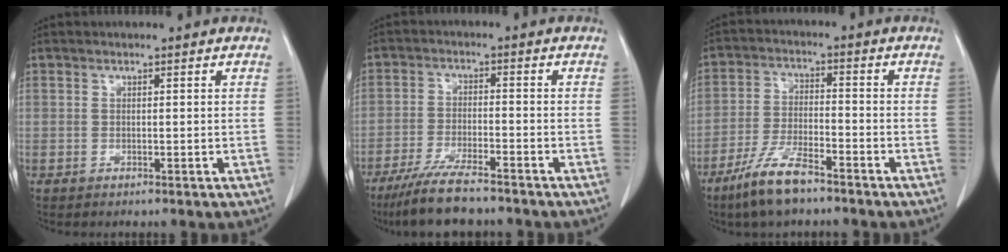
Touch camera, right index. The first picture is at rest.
{"total": 9.6, "force": [-7.9, 1.1, 5.3], "torque": [-0.096, -0.025, -0.133]}
{"total": 8.6, "force": [-6.3, 1.7, 5.7], "torque": [-0.121, -0.015, -0.120]}